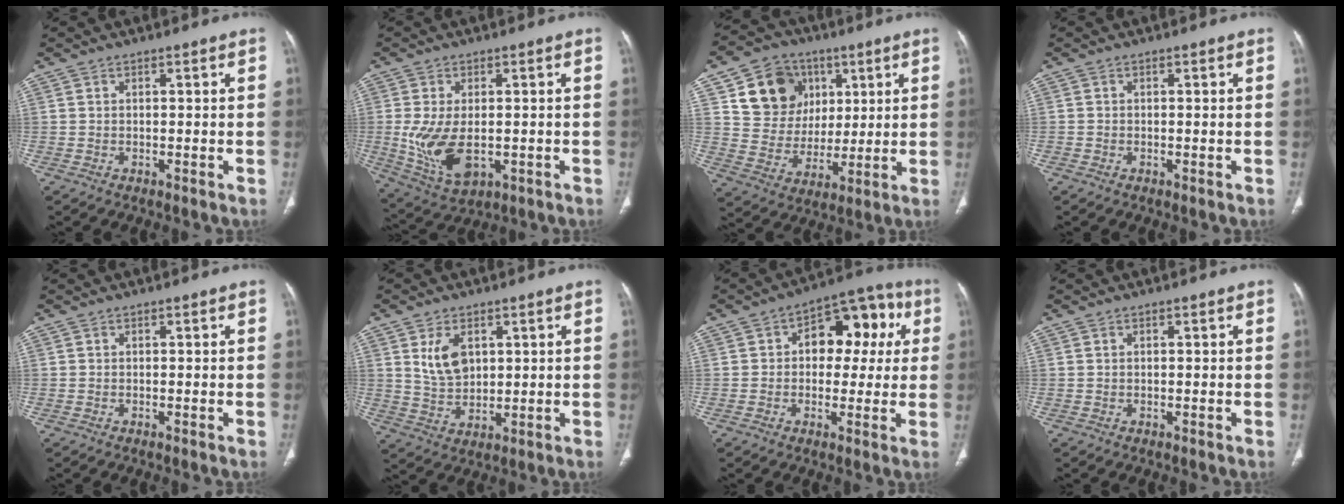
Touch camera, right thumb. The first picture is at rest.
{"total": 10.5, "force": [-1.4, 6.0, 8.6], "torque": [-0.170, -0.009, -0.009]}
{"total": 15.3, "force": [6.1, 12.8, 5.8], "torque": [-0.057, -0.009, 0.116]}
{"total": 0.0}
{"total": 0.0}
{"total": 7.1, "force": [2.5, 4.6, 4.8], "torque": [-0.072, -0.015, 0.057]}
{"total": 13.4, "force": [2.7, 8.6, 9.9], "torque": [-0.074, 0.036, 0.029]}
{"total": 0.0}